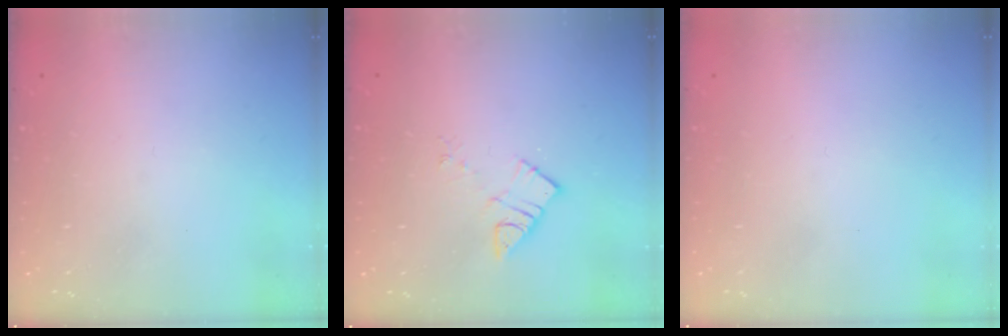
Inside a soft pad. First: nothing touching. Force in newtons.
{"total": 5.8, "press": 5.8, "slide": 0.3}
{"total": 1.7, "press": 1.7, "slide": 0.1}